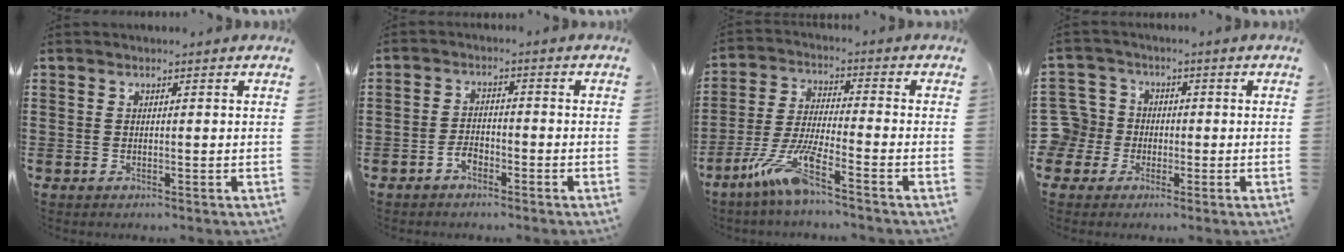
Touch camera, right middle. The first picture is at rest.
{"total": 2.7, "force": [-1.9, 1.4, 1.2], "torque": [-0.025, 0.005, -0.039]}
{"total": 8.9, "force": [-5.8, 0.6, 6.7], "torque": [-0.154, -0.015, -0.116]}
{"total": 6.4, "force": [-1.3, 6.1, 1.2], "torque": [-0.073, 0.004, -0.033]}